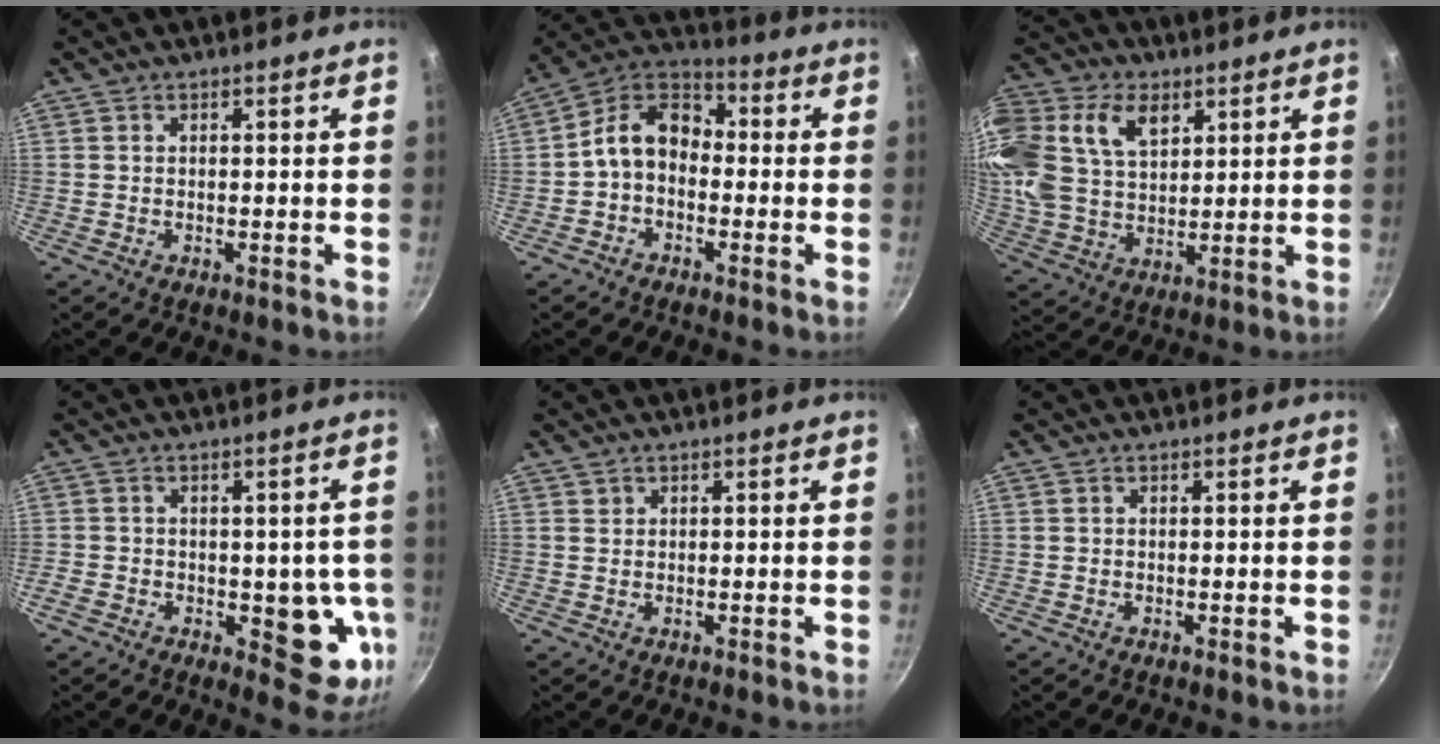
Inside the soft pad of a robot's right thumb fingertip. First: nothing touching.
{"total": 9.9, "force": [-1.3, 7.3, 6.6], "torque": [-0.090, 0.044, -0.049]}
{"total": 25.0, "force": [9.8, 17.0, 15.5], "torque": [-0.363, 0.039, 0.182]}
{"total": 11.4, "force": [-2.9, 6.7, 8.8], "torque": [-0.068, -0.002, -0.035]}
{"total": 0.6, "force": [0.4, 0.5, 0.0], "torque": [0.007, 0.004, 0.006]}
{"total": 0.0}